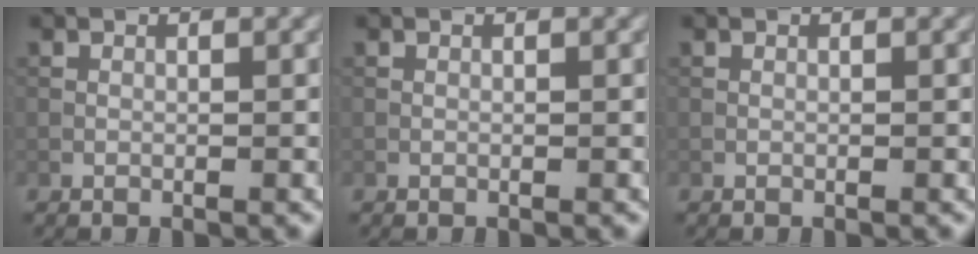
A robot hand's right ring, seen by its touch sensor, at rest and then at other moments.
{"total": 0.0}
{"total": 0.0}